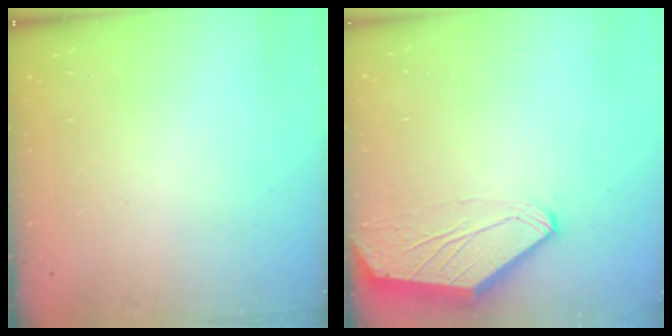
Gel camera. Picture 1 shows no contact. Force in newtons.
{"total": 0.0}